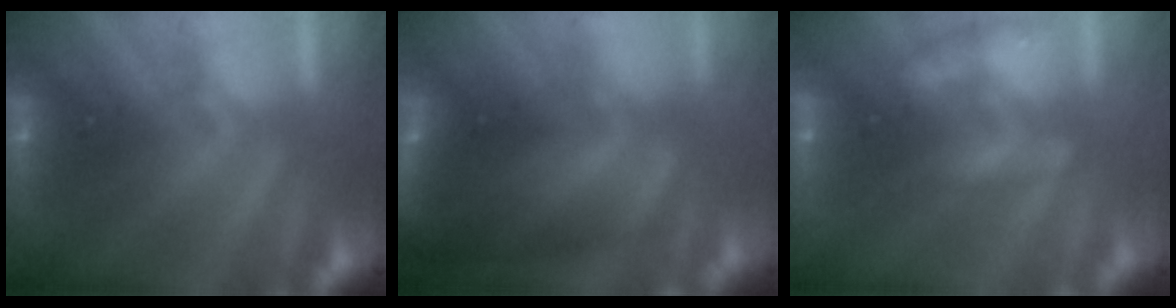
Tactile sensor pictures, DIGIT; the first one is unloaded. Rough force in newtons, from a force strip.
{"total": 9.1}
{"total": 2.3}